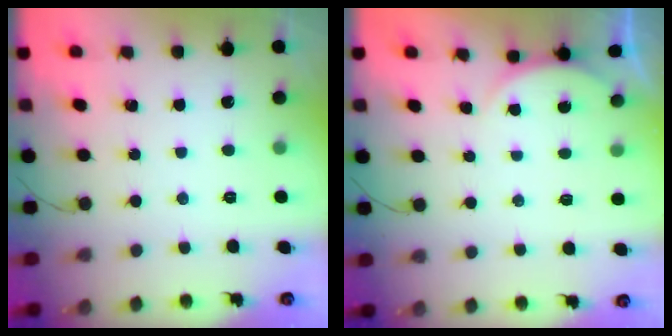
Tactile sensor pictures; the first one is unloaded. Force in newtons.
{"total": 2.3, "press": 2.3, "slide": 0.5}